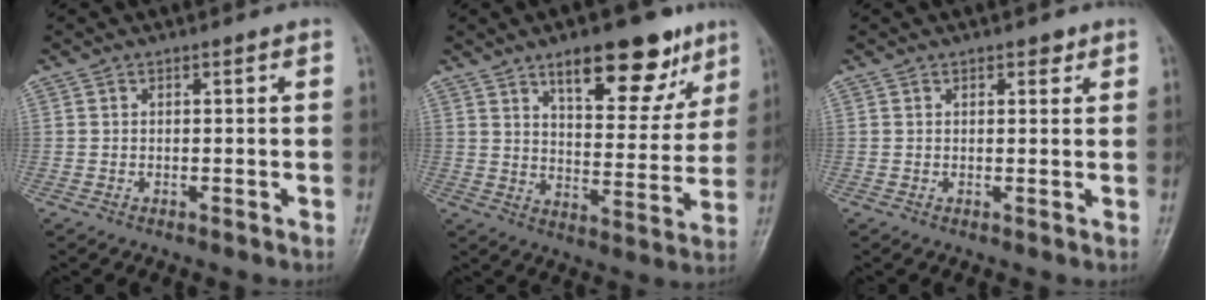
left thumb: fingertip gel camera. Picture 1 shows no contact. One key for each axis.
{"total": 16.7, "fx": 10.1, "fy": 6.9, "fz": 11.3, "tx": -0.109, "ty": -0.049, "tz": 0.151}
{"total": 2.1, "fx": 1.3, "fy": 1.1, "fz": 1.2, "tx": -0.005, "ty": -0.004, "tz": 0.015}